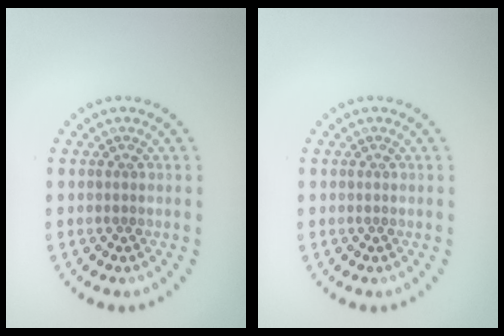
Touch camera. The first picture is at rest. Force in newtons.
{"total": 0.0}